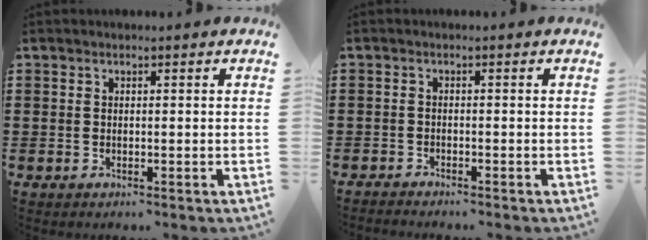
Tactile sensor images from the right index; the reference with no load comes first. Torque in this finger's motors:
{"motor_torque": [-1.84, 0.30, -0.46, -0.21]}